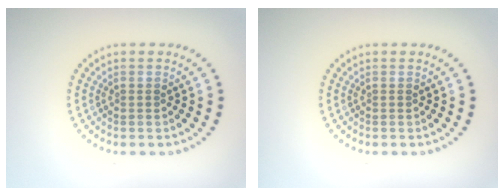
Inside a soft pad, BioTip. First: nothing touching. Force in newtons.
{"total": 0.0}